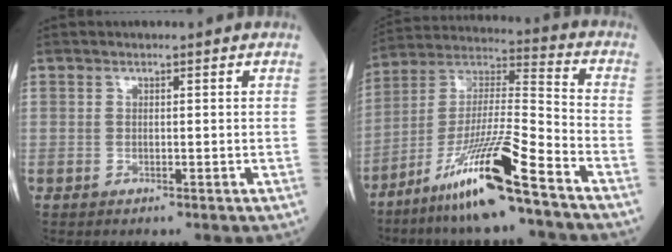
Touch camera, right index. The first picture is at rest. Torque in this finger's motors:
{"motor_torque": [1.84, -0.31, 1.06, 0.21]}